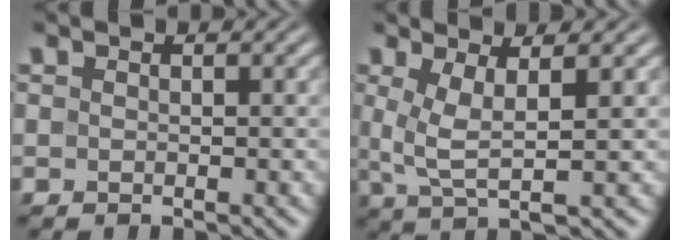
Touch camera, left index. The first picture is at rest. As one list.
[{"total": 3.6, "force": [0.9, 0.9, 3.4], "torque": [-0.074, -0.003, 0.023]}]